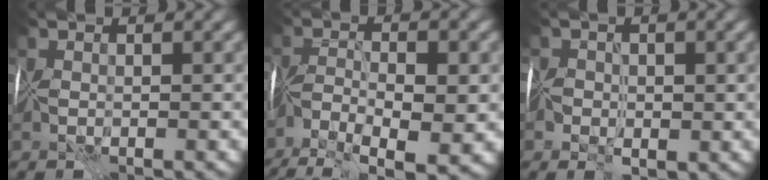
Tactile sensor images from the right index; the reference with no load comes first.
{"total": 8.0, "force": [-4.6, 2.3, 6.1], "torque": [-0.106, -0.010, -0.079]}
{"total": 2.5, "force": [-0.8, 2.0, 1.2], "torque": [-0.018, -0.004, -0.018]}